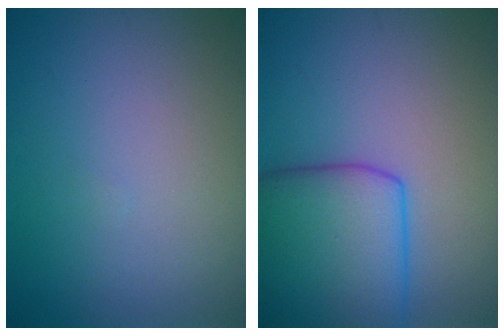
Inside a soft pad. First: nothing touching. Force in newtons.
{"total": 7.6, "press": 7.6, "slide": 0.3}